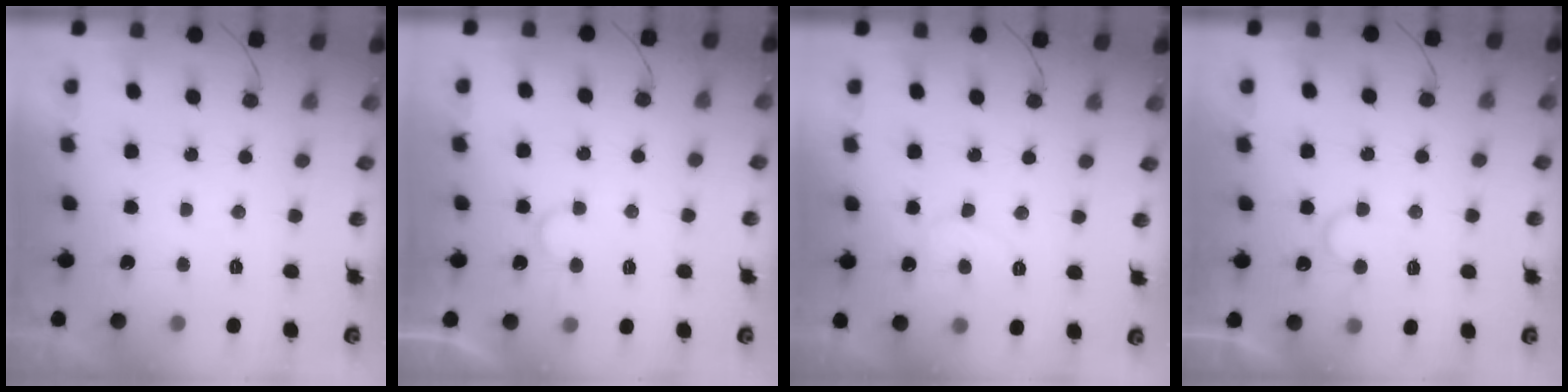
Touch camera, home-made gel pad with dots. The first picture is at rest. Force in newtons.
{"total": 5.1, "press": 5.1, "slide": 0.4}
{"total": 6.6, "press": 6.6, "slide": 0.5}
{"total": 7.3, "press": 7.3, "slide": 0.4}